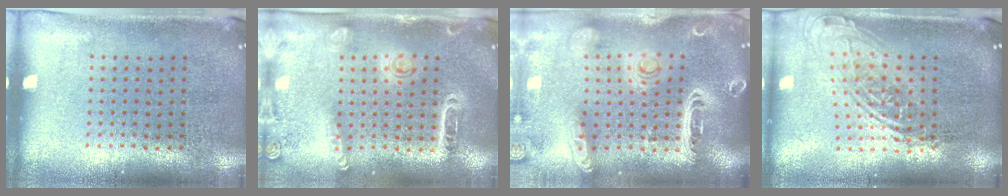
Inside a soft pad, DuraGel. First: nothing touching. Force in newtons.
{"total": 1.5, "press": 1.5, "slide": 0.5}
{"total": 3.3, "press": 2.7, "slide": 1.8}
{"total": 1.9, "press": 1.4, "slide": 1.2}